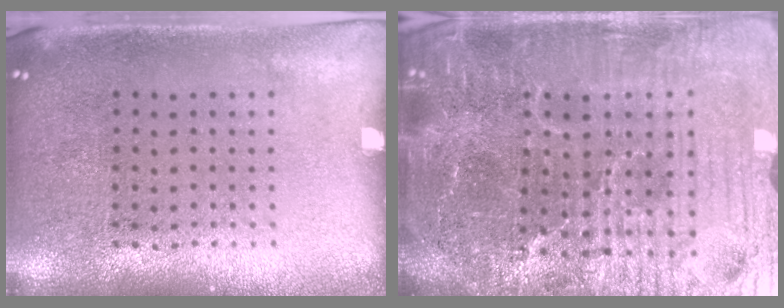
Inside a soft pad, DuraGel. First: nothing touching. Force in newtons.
{"total": 7.2, "press": 6.4, "slide": 3.2}